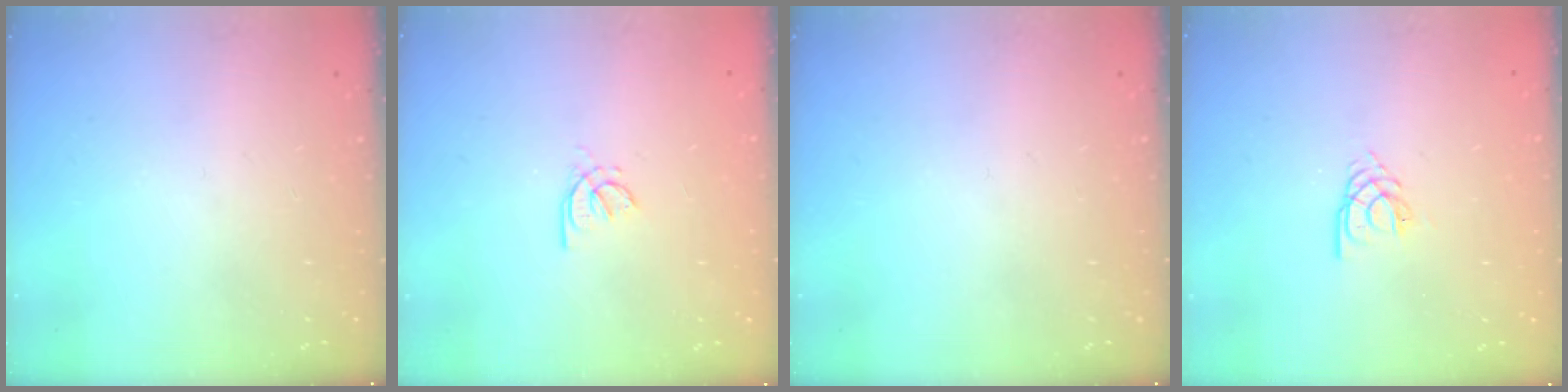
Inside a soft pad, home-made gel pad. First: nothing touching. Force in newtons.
{"total": 1.4, "press": 1.3, "slide": 0.4}
{"total": 0.0}
{"total": 2.6, "press": 2.6, "slide": 0.3}